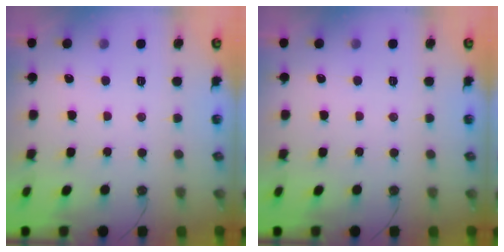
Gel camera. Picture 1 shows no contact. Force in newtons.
{"total": 0.0}